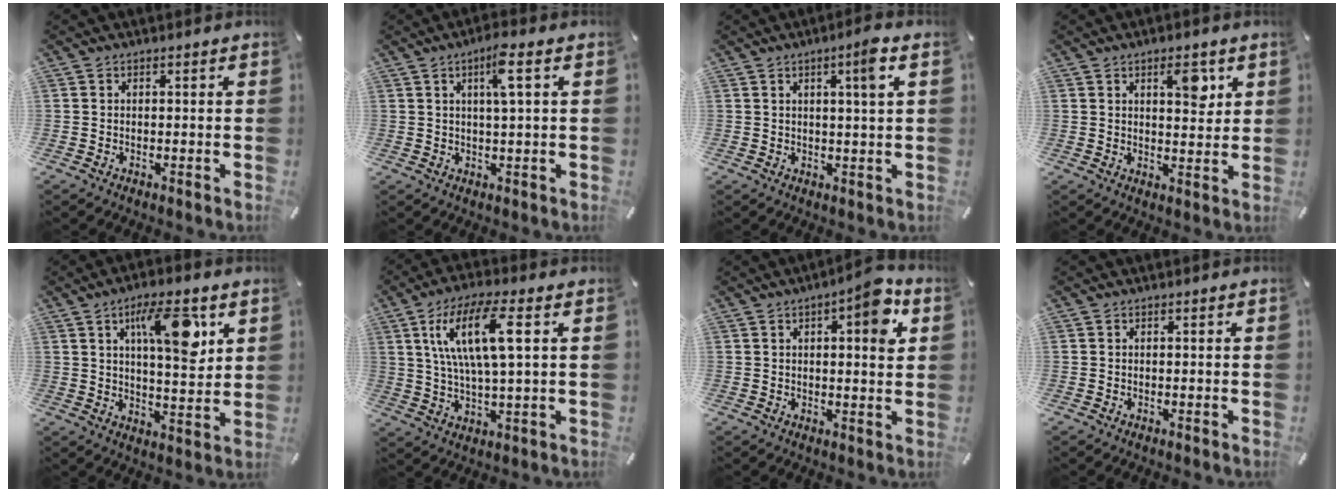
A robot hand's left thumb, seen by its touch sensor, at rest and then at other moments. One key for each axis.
{"total": 6.1, "fx": 2.2, "fy": 0.7, "fz": 5.6, "tx": -0.106, "ty": -0.002, "tz": 0.032}
{"total": 5.2, "fx": 2.3, "fy": 0.1, "fz": 4.6, "tx": -0.078, "ty": -0.006, "tz": 0.031}
{"total": 6.6, "fx": 3.2, "fy": 3.0, "fz": 5.0, "tx": -0.051, "ty": -0.016, "tz": 0.043}
{"total": 13.4, "fx": 6.0, "fy": 4.7, "fz": 11.0, "tx": -0.174, "ty": -0.017, "tz": 0.096}
{"total": 14.2, "fx": 4.9, "fy": 3.8, "fz": 12.7, "tx": -0.268, "ty": 0.005, "tz": 0.077}
{"total": 8.9, "fx": 3.6, "fy": 2.7, "fz": 7.7, "tx": -0.095, "ty": -0.016, "tz": 0.050}
{"total": 0.0}